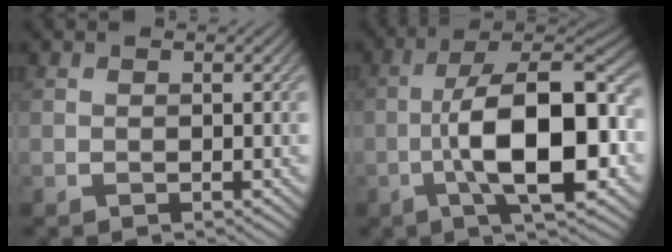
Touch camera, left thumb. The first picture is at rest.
{"total": 14.8, "force": [-2.7, 5.6, 13.4], "torque": [-0.220, 0.005, -0.051]}